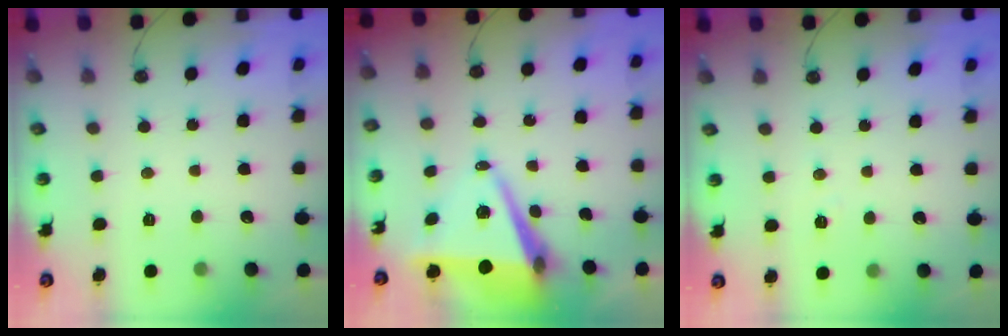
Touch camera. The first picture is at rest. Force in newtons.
{"total": 9.3, "press": 8.4, "slide": 4.1}
{"total": 4.7, "press": 4.6, "slide": 1.2}